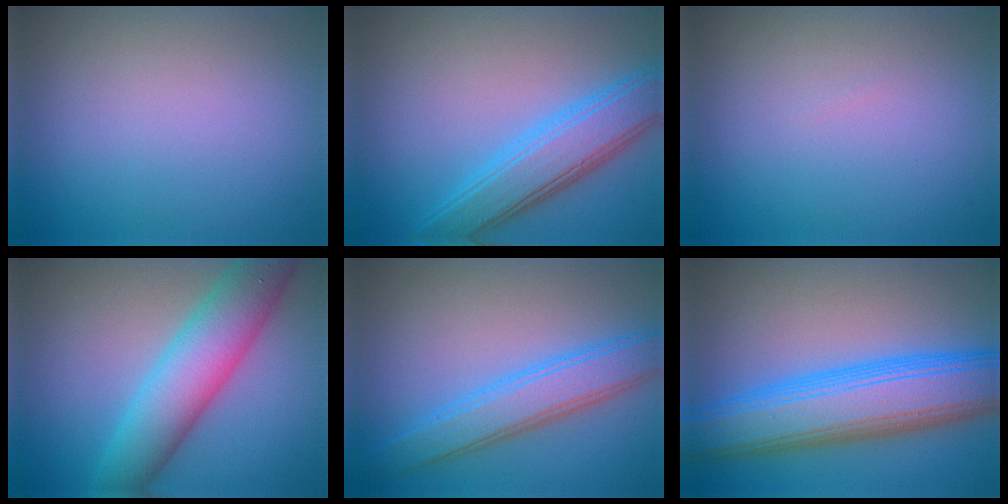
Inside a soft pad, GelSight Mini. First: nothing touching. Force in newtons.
{"total": 5.4, "press": 5.4, "slide": 0.1}
{"total": 0.0}
{"total": 7.6, "press": 7.6, "slide": 0.0}
{"total": 4.4, "press": 4.4, "slide": 0.1}
{"total": 9.5, "press": 9.5, "slide": 0.2}